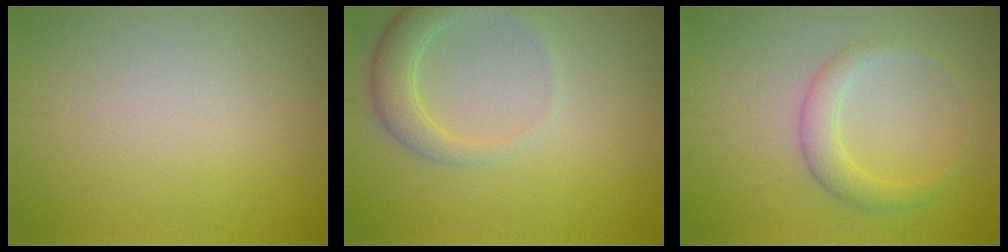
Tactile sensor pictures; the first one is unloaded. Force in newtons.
{"total": 3.2, "press": 3.2, "slide": 0.2}
{"total": 2.6, "press": 2.6, "slide": 0.1}